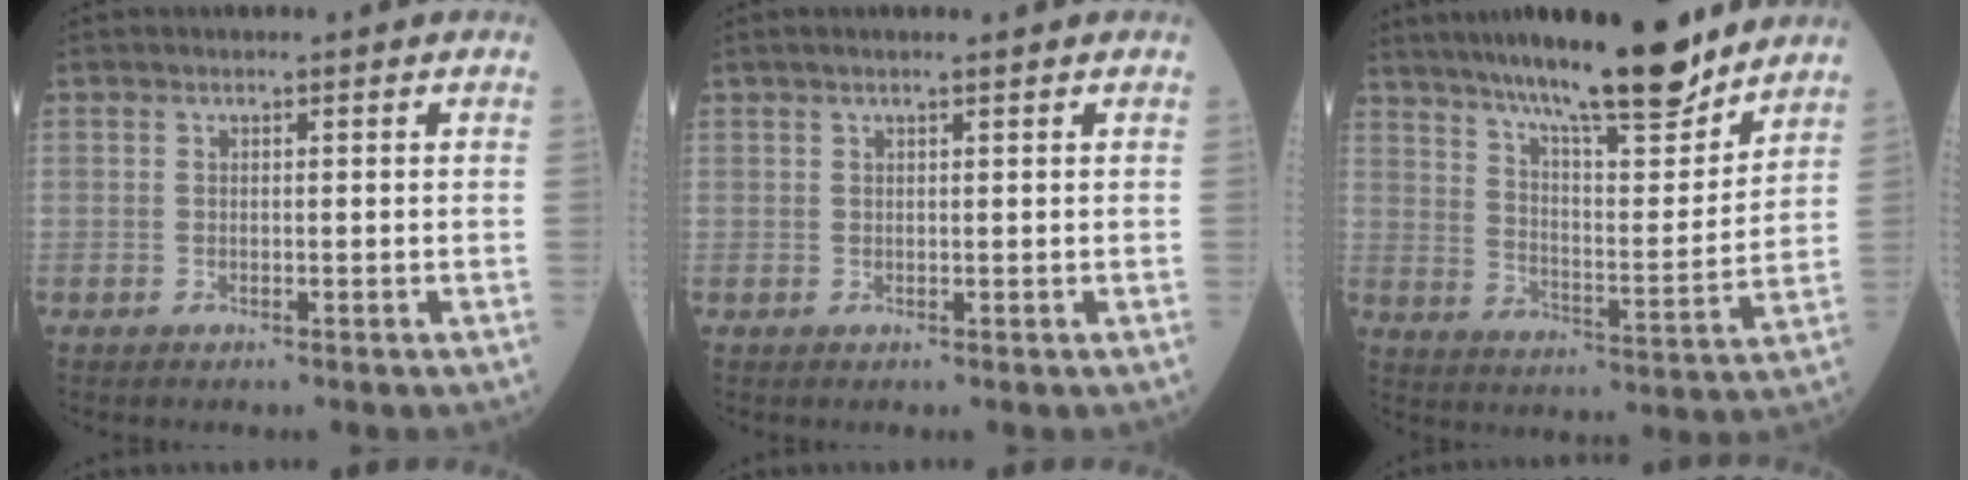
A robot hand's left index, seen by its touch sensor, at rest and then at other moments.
{"total": 2.0, "force": [1.5, -0.1, 1.3], "torque": [-0.022, 0.015, 0.024]}
{"total": 18.6, "force": [15.7, 1.9, 9.9], "torque": [-0.157, -0.003, 0.245]}